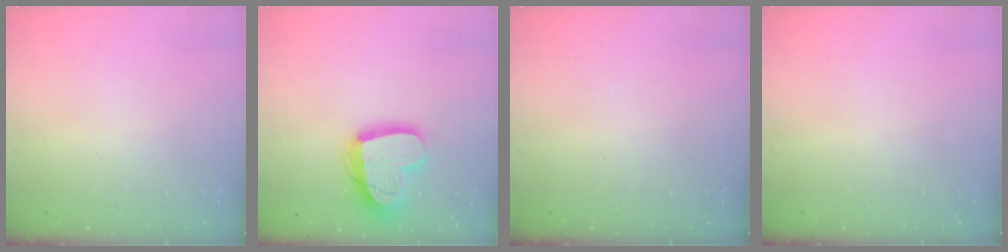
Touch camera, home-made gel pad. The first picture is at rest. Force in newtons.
{"total": 18.4, "press": 18.3, "slide": 1.6}
{"total": 0.0}
{"total": 0.0}